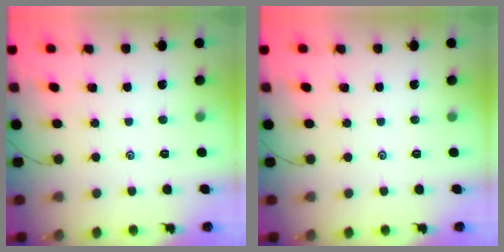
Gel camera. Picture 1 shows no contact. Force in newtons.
{"total": 0.0}